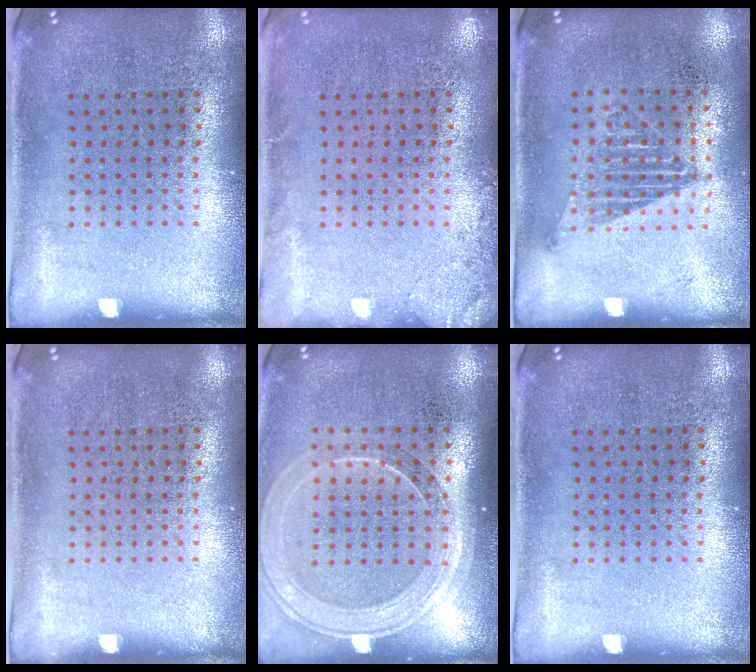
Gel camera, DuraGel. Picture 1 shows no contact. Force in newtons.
{"total": 1.4, "press": 1.4, "slide": 0.3}
{"total": 1.2, "press": 1.0, "slide": 0.6}
{"total": 0.0}
{"total": 1.7, "press": 1.5, "slide": 0.6}
{"total": 0.0}